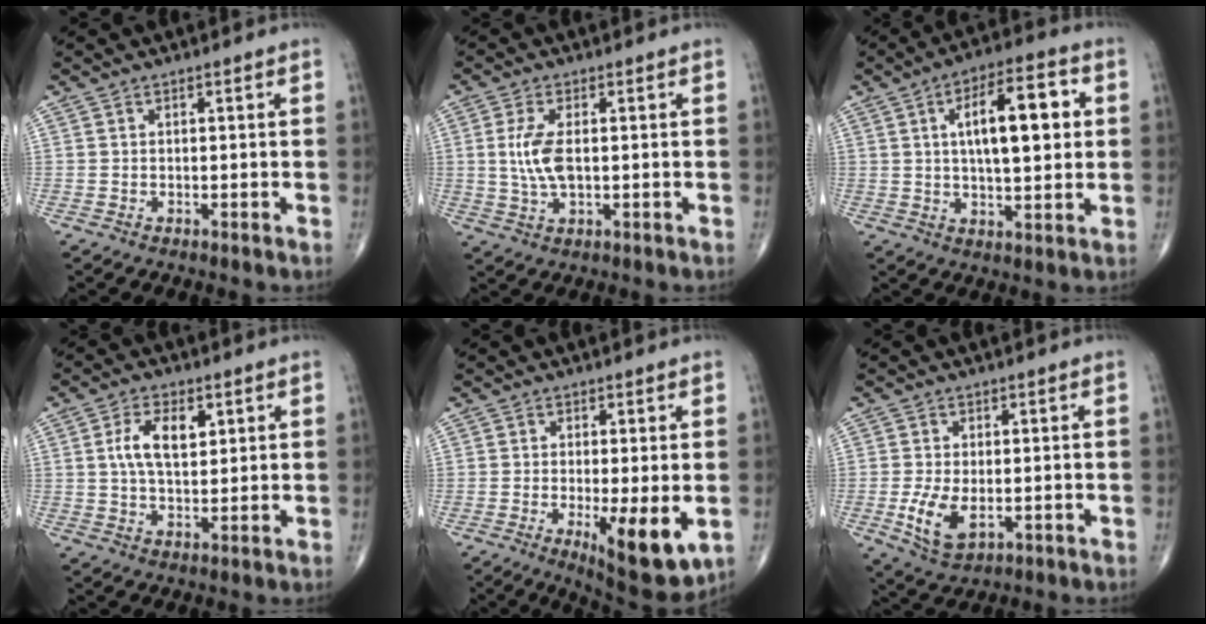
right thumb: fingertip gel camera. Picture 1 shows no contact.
{"total": 6.4, "force": [0.4, 2.8, 5.7], "torque": [-0.124, -0.004, 0.007]}
{"total": 14.3, "force": [2.9, 5.5, 12.9], "torque": [-0.181, 0.008, 0.041]}
{"total": 7.4, "force": [2.2, 3.8, 5.9], "torque": [-0.105, -0.005, 0.041]}
{"total": 10.7, "force": [-2.6, 3.1, 9.9], "torque": [-0.140, -0.024, -0.032]}
{"total": 7.1, "force": [-1.3, 3.9, 5.8], "torque": [-0.112, -0.012, -0.016]}